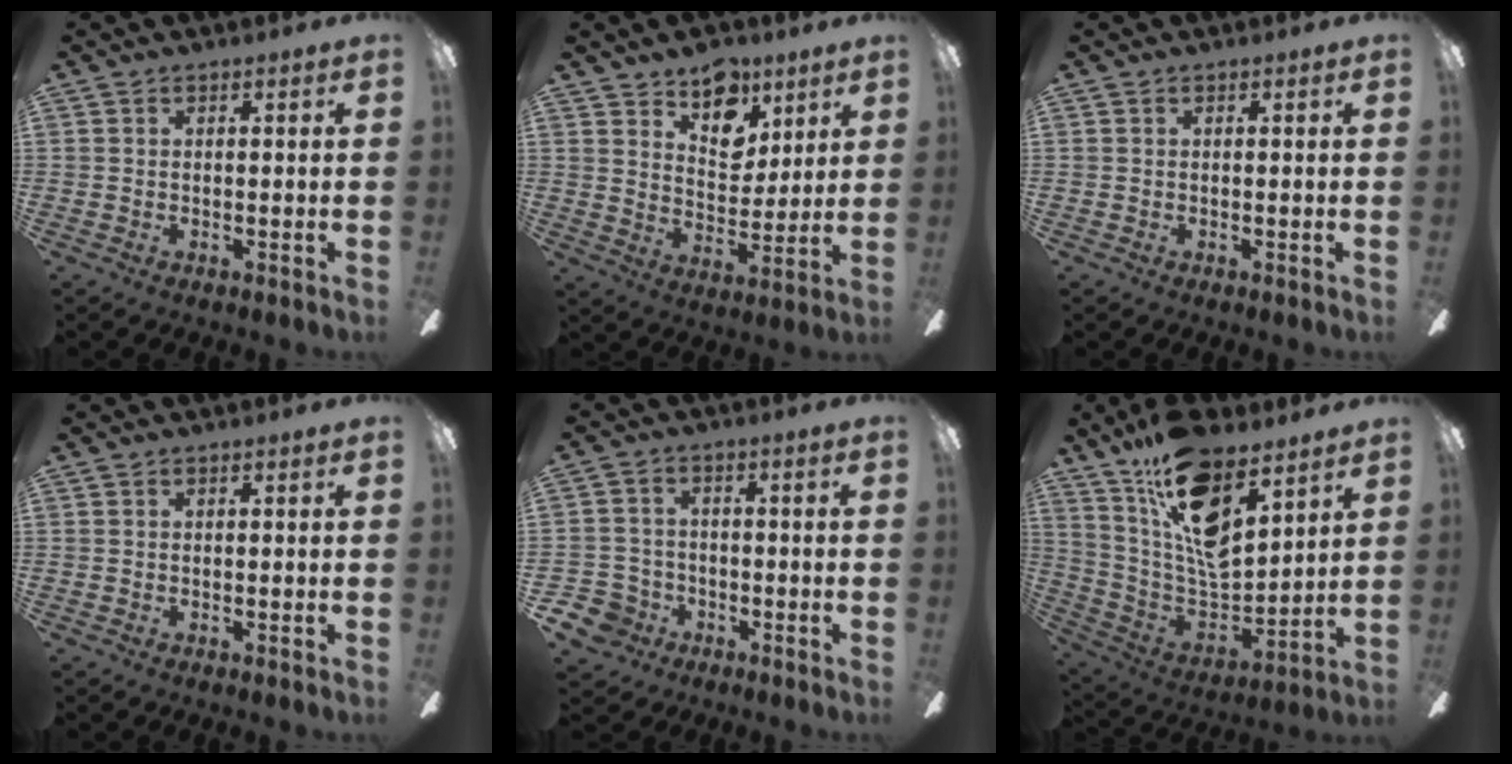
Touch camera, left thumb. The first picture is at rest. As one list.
[{"total": 11.3, "force": [7.7, 6.7, 4.8], "torque": [-0.057, -0.048, 0.141]}, {"total": 0.0}, {"total": 0.0}, {"total": 5.6, "force": [-2.3, 5.1, 0.9], "torque": [-0.040, 0.020, -0.044]}, {"total": 18.2, "force": [11.5, 7.4, 12.0], "torque": [-0.221, -0.074, 0.204]}]